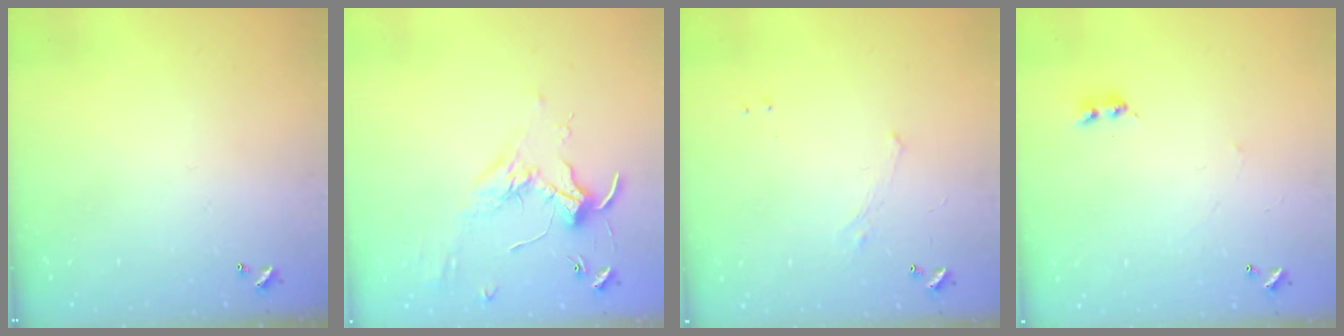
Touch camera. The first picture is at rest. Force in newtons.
{"total": 1.7, "press": 1.7, "slide": 0.4}
{"total": 3.0, "press": 3.0, "slide": 0.4}
{"total": 2.2, "press": 2.1, "slide": 0.5}